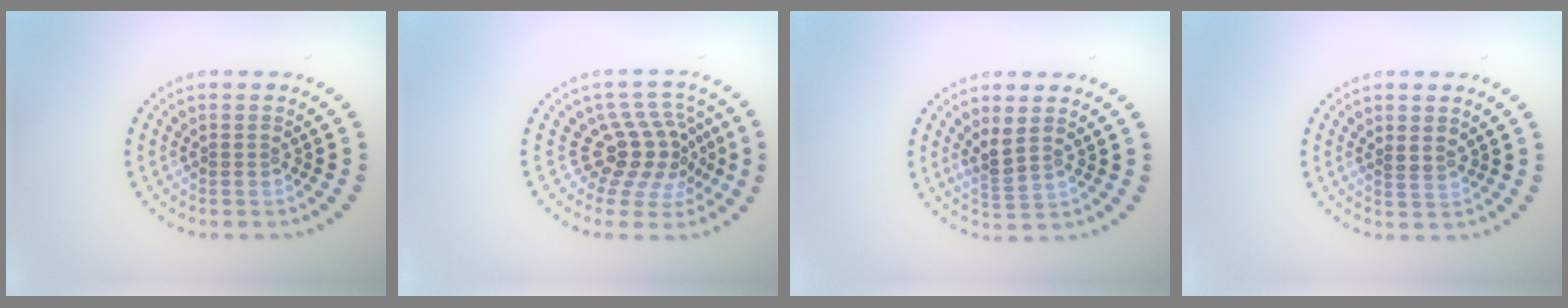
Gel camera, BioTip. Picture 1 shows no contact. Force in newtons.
{"total": 4.5, "press": 3.2, "slide": 3.1}
{"total": 2.1, "press": 1.6, "slide": 1.3}
{"total": 0.8, "press": 0.5, "slide": 0.6}